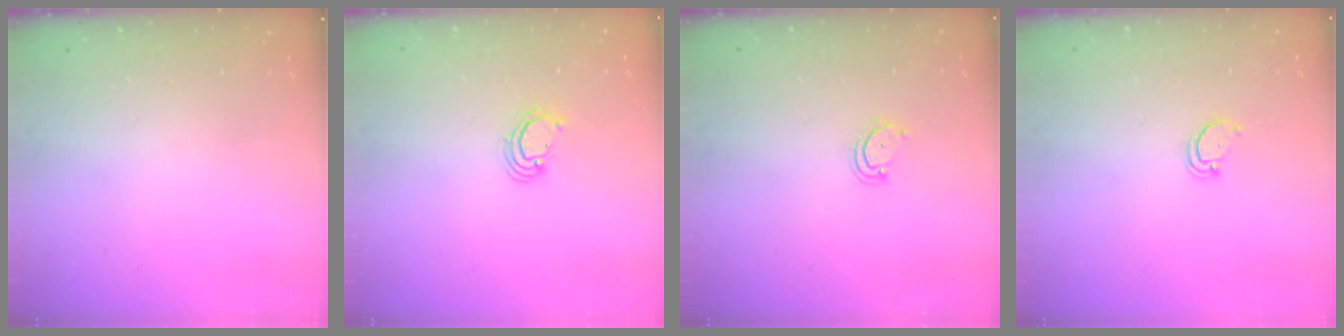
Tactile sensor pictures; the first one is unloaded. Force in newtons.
{"total": 2.6, "press": 2.6, "slide": 0.1}
{"total": 3.1, "press": 3.1, "slide": 0.2}
{"total": 2.0, "press": 2.0, "slide": 0.2}